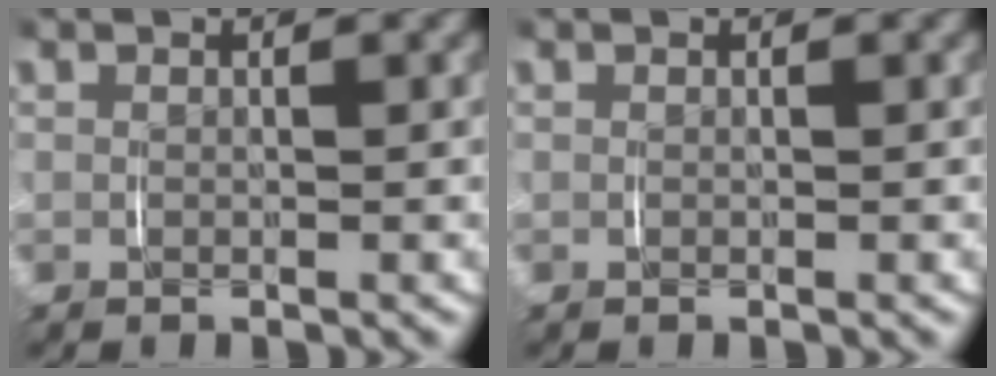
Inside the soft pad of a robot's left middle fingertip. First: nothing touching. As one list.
[{"total": 0.0}]